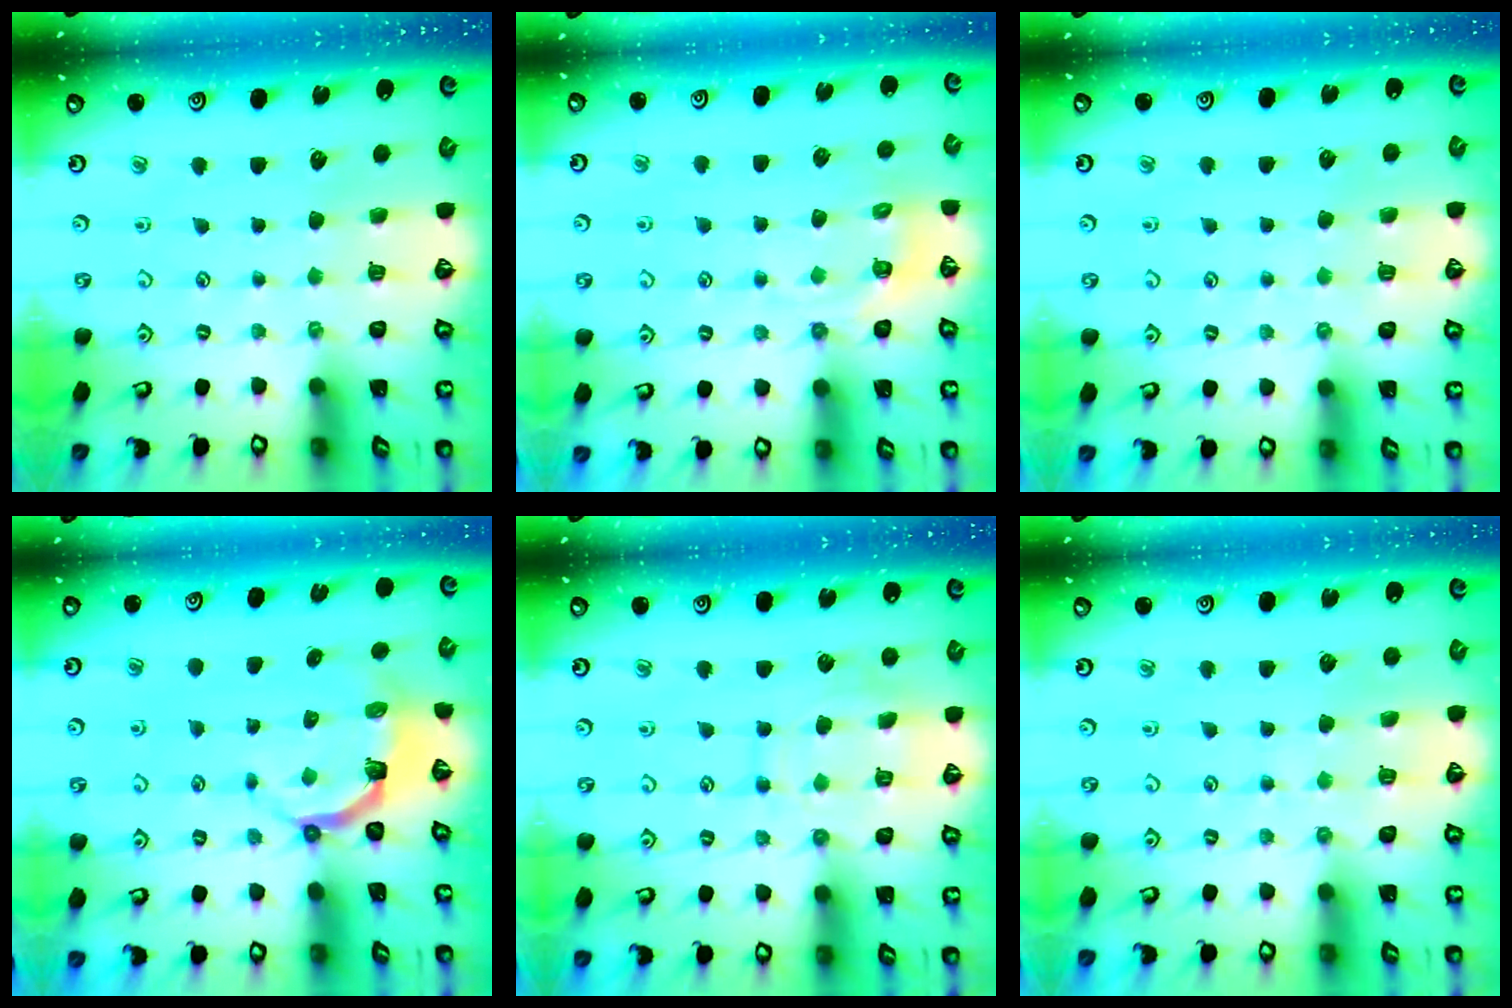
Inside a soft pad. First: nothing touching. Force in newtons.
{"total": 8.6, "press": 8.5, "slide": 1.4}
{"total": 2.5, "press": 2.4, "slide": 0.4}
{"total": 4.3, "press": 2.8, "slide": 3.3}
{"total": 11.0, "press": 11.0, "slide": 0.8}
{"total": 6.5, "press": 6.5, "slide": 0.6}